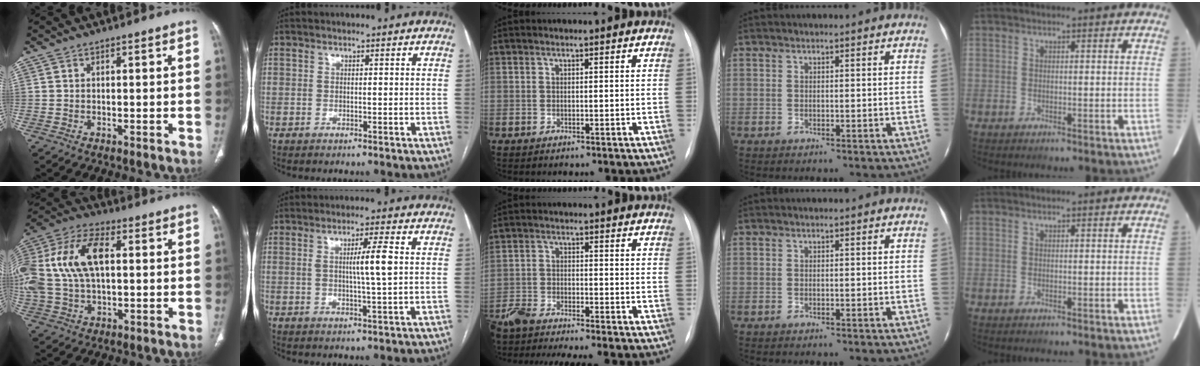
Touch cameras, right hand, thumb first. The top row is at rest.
{"thumb": {"total": 20.6, "force": [3.1, 11.8, 16.6], "torque": [-0.377, 0.026, 0.053]}, "index": {"total": 5.4, "force": [0.7, -0.3, 5.3], "torque": [-0.093, -0.002, 0.013]}, "middle": {"total": 13.4, "force": [-12.2, 0.2, 5.6], "torque": [-0.086, -0.009, -0.192]}}